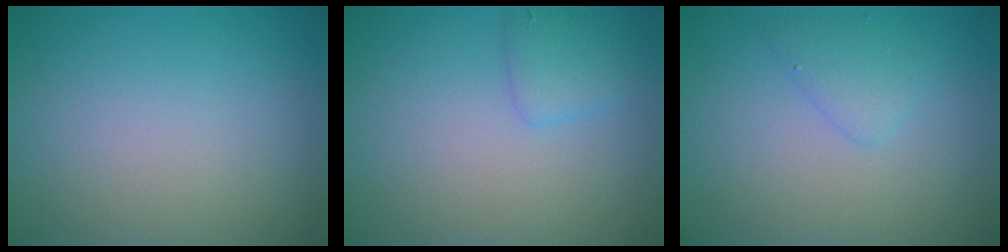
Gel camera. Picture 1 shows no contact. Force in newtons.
{"total": 1.7, "press": 1.7, "slide": 0.1}
{"total": 1.7, "press": 1.6, "slide": 0.1}